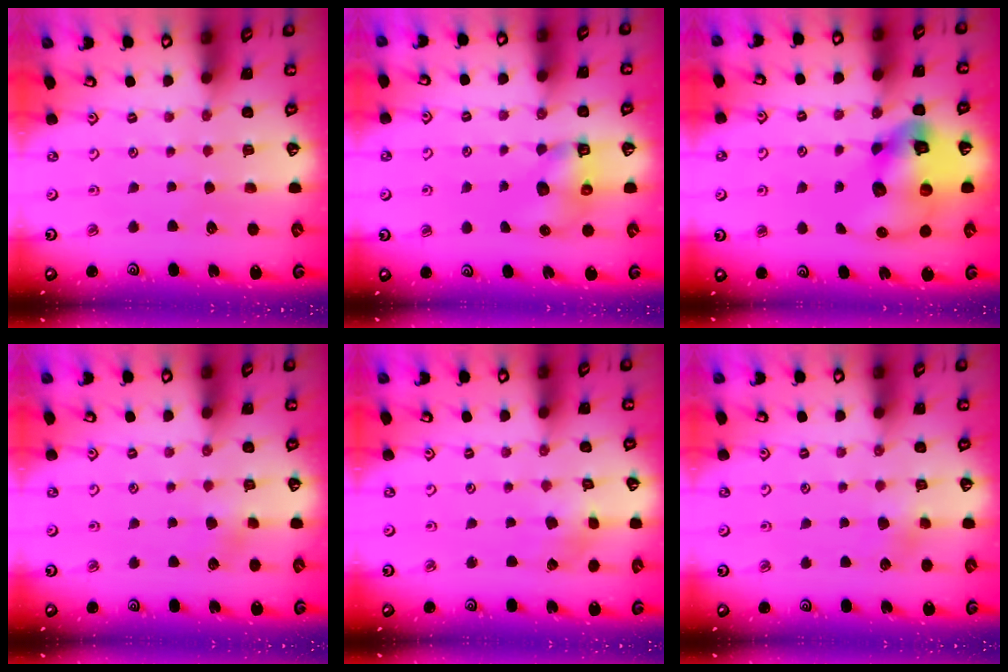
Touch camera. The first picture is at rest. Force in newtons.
{"total": 6.3, "press": 6.2, "slide": 0.9}
{"total": 17.8, "press": 17.6, "slide": 2.6}
{"total": 2.2, "press": 2.2, "slide": 0.3}
{"total": 3.2, "press": 3.2, "slide": 0.4}
{"total": 3.1, "press": 3.0, "slide": 0.4}